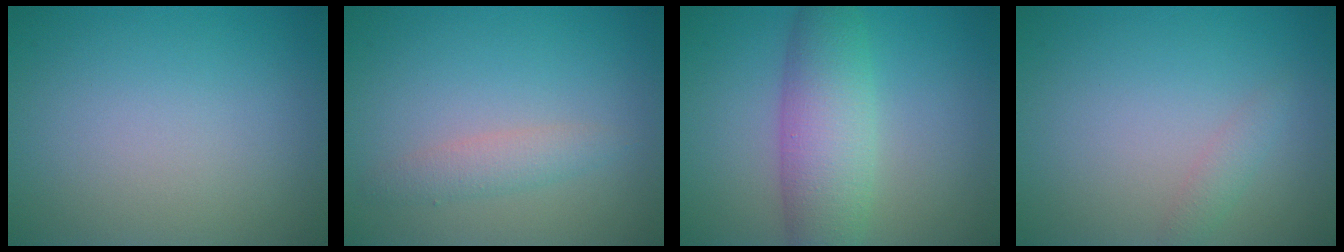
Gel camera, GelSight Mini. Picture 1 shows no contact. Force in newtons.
{"total": 1.9, "press": 1.9, "slide": 0.1}
{"total": 6.0, "press": 6.0, "slide": 0.1}
{"total": 1.2, "press": 1.2, "slide": 0.1}